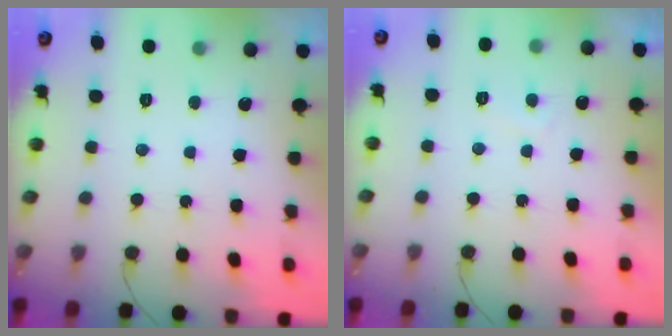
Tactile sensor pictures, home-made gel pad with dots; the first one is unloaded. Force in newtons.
{"total": 0.7, "press": 0.5, "slide": 0.5}